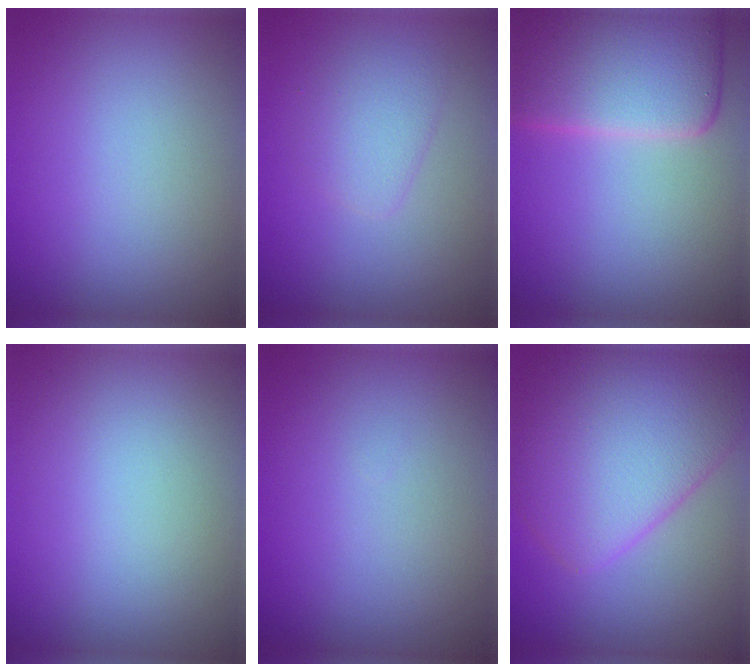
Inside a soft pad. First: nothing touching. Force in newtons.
{"total": 2.1, "press": 2.1, "slide": 0.1}
{"total": 8.9, "press": 8.9, "slide": 0.3}
{"total": 0.0}
{"total": 0.0}
{"total": 8.8, "press": 8.8, "slide": 0.3}